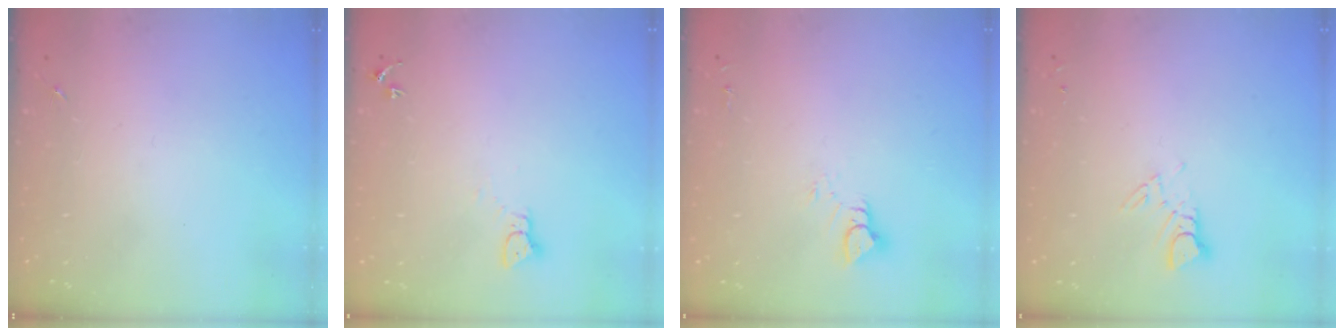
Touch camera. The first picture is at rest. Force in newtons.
{"total": 2.3, "press": 2.3, "slide": 0.2}
{"total": 5.1, "press": 5.1, "slide": 0.3}
{"total": 3.9, "press": 3.9, "slide": 0.4}